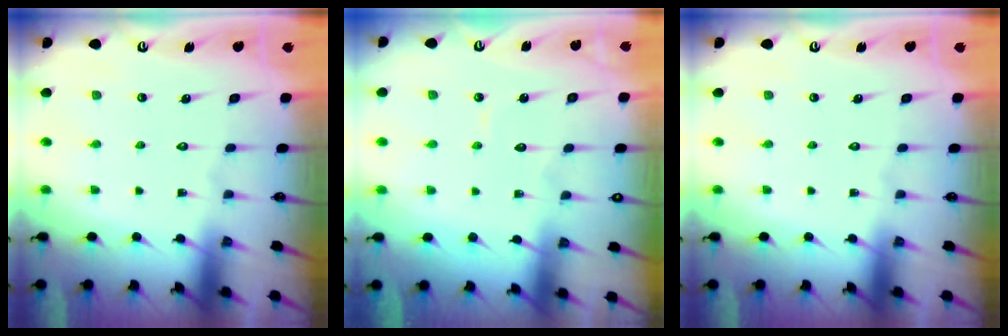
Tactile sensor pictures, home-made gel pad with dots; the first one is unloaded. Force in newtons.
{"total": 3.4, "press": 3.4, "slide": 0.3}
{"total": 0.0}